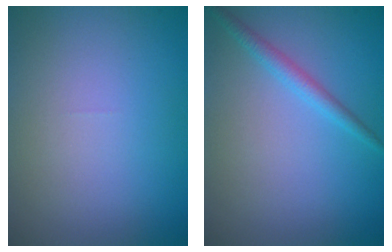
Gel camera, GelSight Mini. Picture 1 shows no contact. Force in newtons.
{"total": 1.7, "press": 1.7, "slide": 0.1}